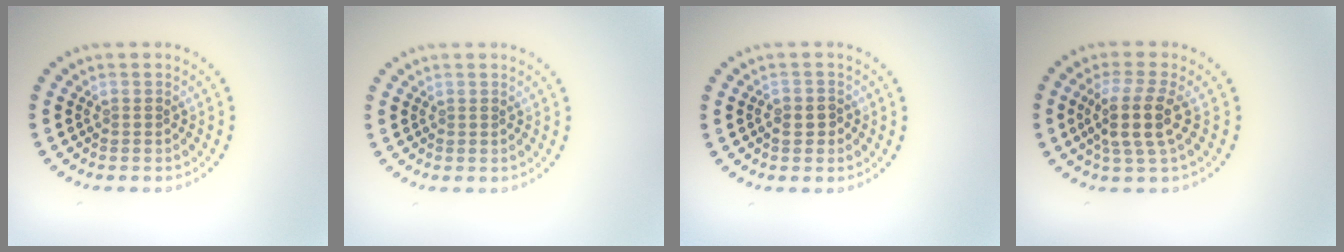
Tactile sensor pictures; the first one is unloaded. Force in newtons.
{"total": 0.0}
{"total": 1.2, "press": 1.1, "slide": 0.5}
{"total": 4.0, "press": 3.3, "slide": 2.2}